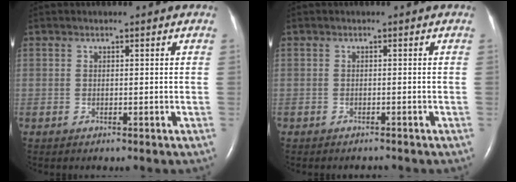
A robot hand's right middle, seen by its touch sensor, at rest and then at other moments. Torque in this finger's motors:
{"motor_torque": [-0.32, 0.13, -0.03, 0.00]}